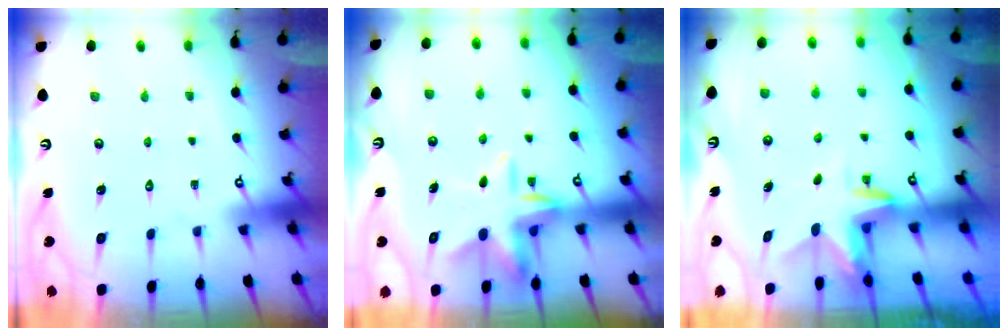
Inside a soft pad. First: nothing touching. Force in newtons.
{"total": 9.9, "press": 9.6, "slide": 2.4}
{"total": 3.0, "press": 3.0, "slide": 0.2}